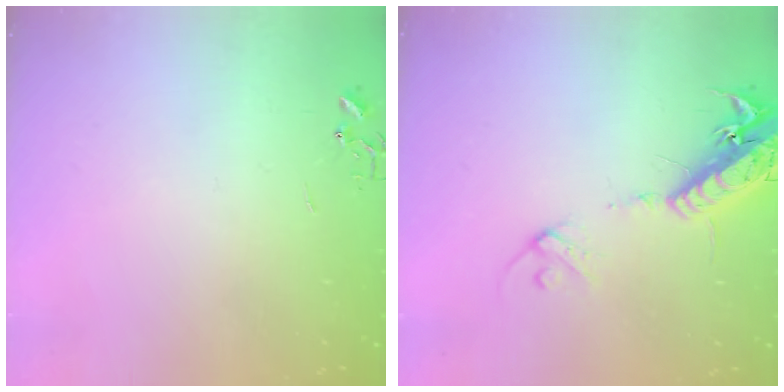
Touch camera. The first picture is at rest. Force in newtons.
{"total": 17.8, "press": 17.4, "slide": 3.8}